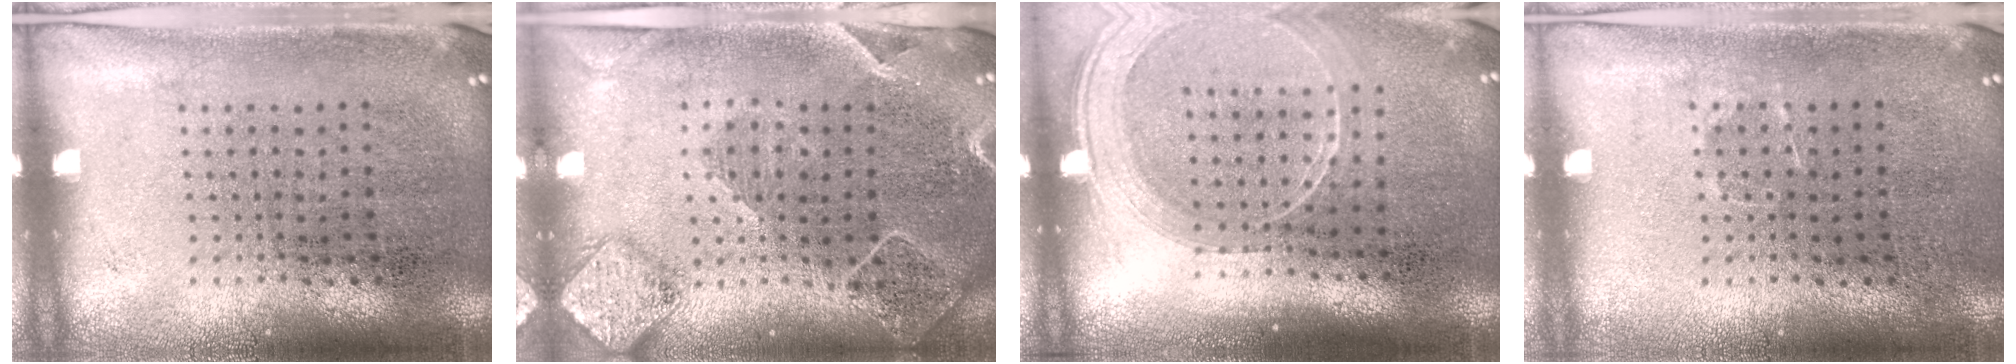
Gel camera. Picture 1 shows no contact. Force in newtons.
{"total": 2.1, "press": 1.9, "slide": 0.7}
{"total": 2.0, "press": 1.8, "slide": 0.8}
{"total": 0.5, "press": 0.5, "slide": 0.2}